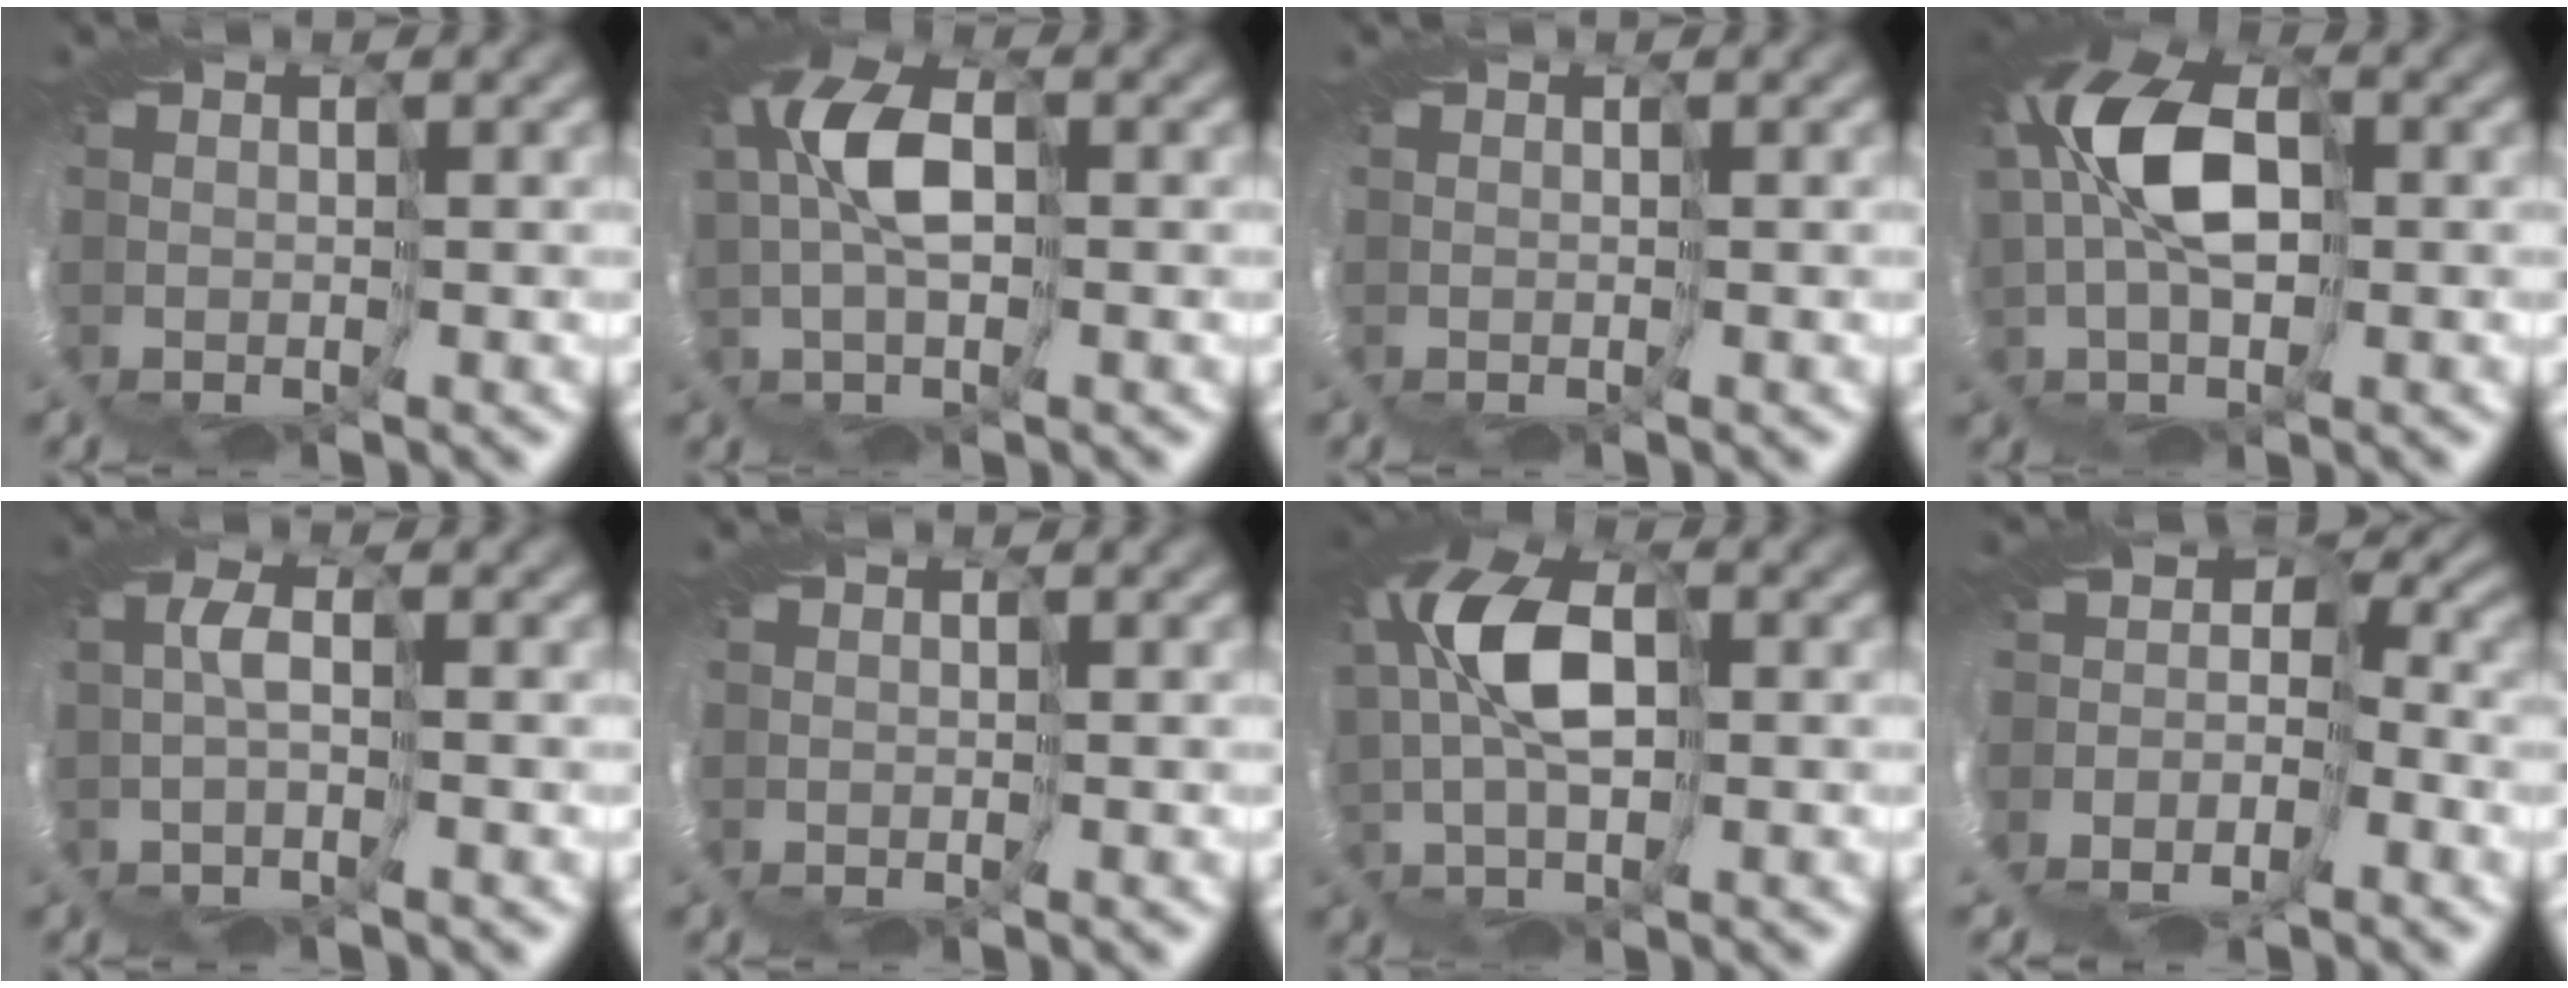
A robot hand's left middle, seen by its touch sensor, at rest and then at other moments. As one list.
[{"total": 5.0, "force": [0.3, 2.3, 4.4], "torque": [-0.106, 0.006, -0.017]}, {"total": 0.0}, {"total": 8.8, "force": [1.0, 5.0, 7.1], "torque": [-0.156, 0.011, -0.007]}, {"total": 1.2, "force": [-0.3, -0.6, 1.0], "torque": [-0.026, -0.004, -0.025]}, {"total": 0.0}, {"total": 7.4, "force": [0.9, 3.9, 6.2], "torque": [-0.143, 0.012, -0.009]}, {"total": 9.6, "force": [-5.5, 6.4, 4.6], "torque": [-0.088, -0.022, -0.080]}]